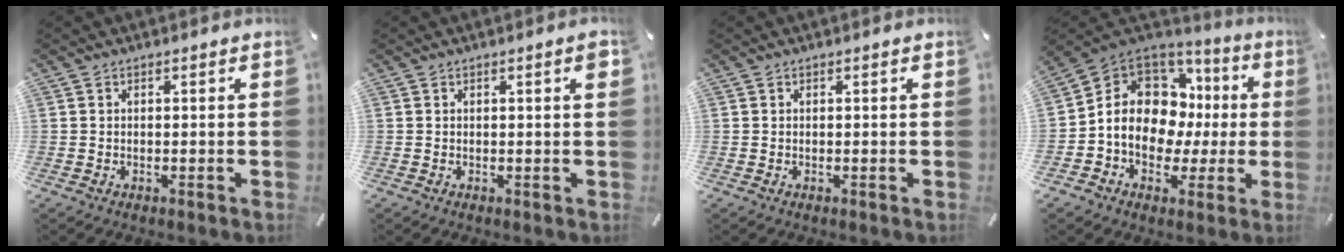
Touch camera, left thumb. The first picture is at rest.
{"total": 1.7, "force": [0.5, 0.2, 1.7], "torque": [-0.025, -0.002, 0.006]}
{"total": 0.0}
{"total": 13.4, "force": [0.4, 11.1, 7.4], "torque": [-0.146, -0.021, 0.011]}